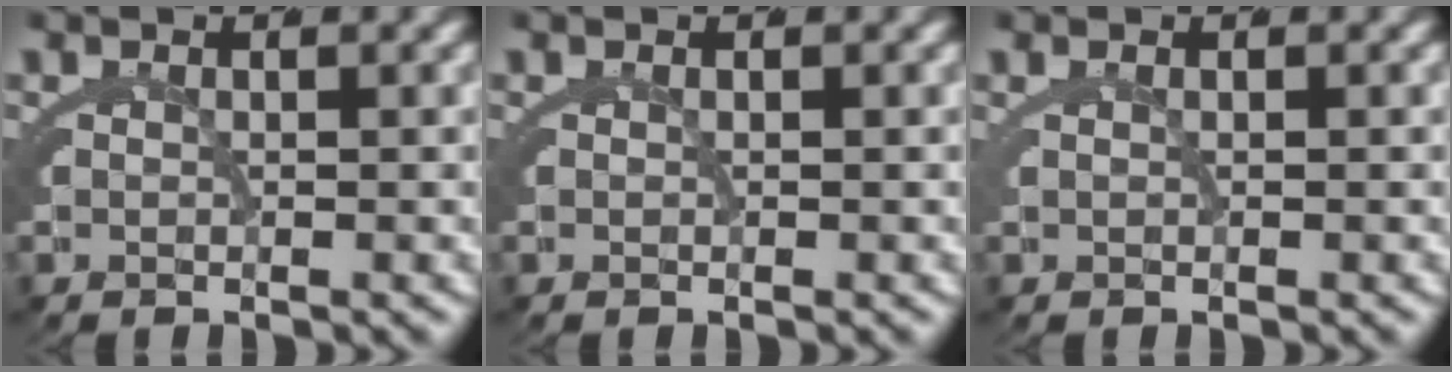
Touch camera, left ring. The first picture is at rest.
{"total": 0.0}
{"total": 0.5, "force": [0.3, 0.1, 0.5], "torque": [-0.009, 0.003, 0.006]}